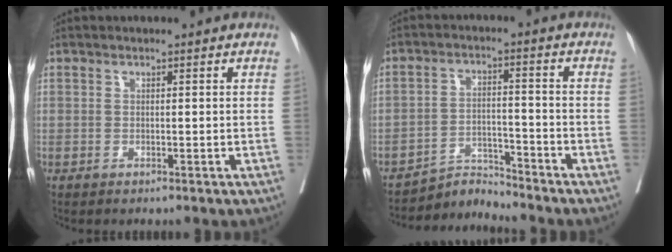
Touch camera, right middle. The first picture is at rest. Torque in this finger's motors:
{"motor_torque": [-0.05, 0.09, -0.09, -0.01]}